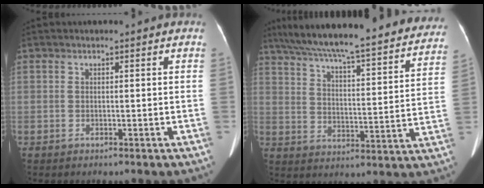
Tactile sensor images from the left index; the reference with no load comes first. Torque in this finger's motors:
{"motor_torque": [0.85, -1.29, 0.36, 0.14]}